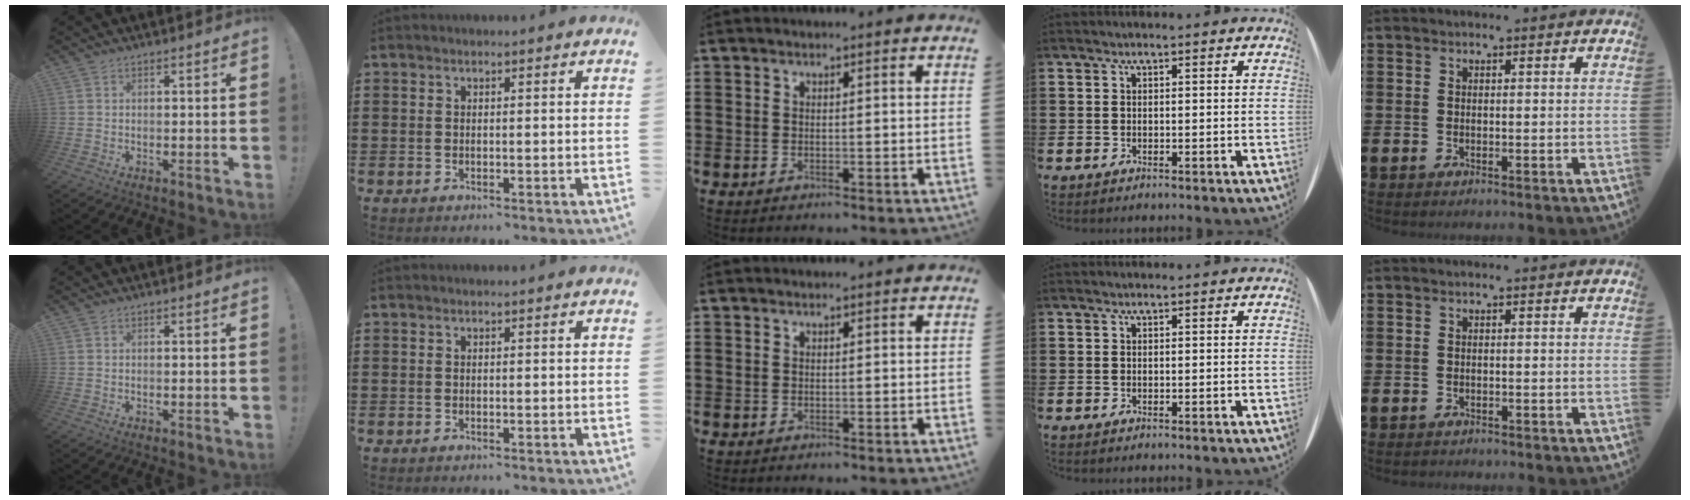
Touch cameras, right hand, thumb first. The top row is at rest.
{}